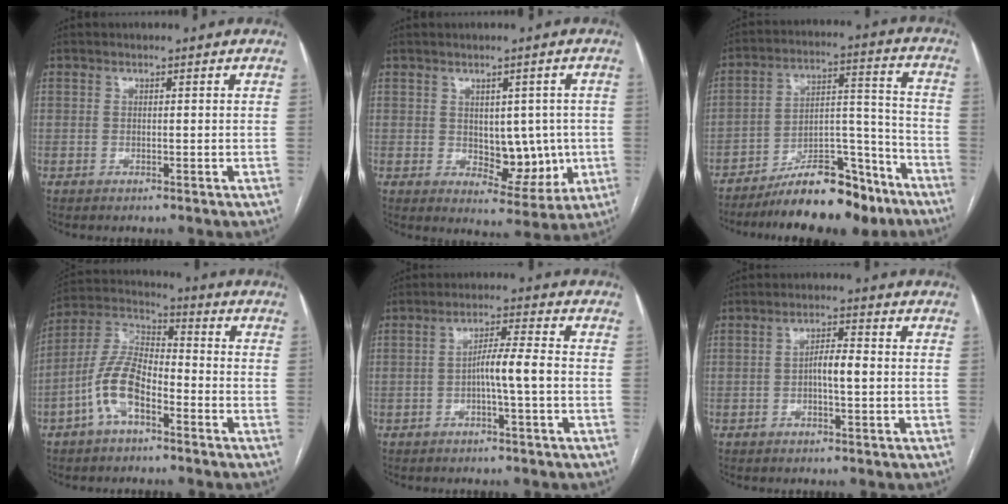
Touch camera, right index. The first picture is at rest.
{"total": 7.8, "force": [-0.2, 4.5, 6.3], "torque": [-0.069, 0.003, 0.014]}
{"total": 15.2, "force": [-12.0, 4.4, 8.2], "torque": [-0.115, 0.040, -0.191]}
{"total": 10.3, "force": [-4.5, 4.6, 8.0], "torque": [-0.184, 0.024, -0.089]}
{"total": 5.1, "force": [-1.2, -0.2, 4.9], "torque": [-0.085, 0.010, -0.021]}
{"total": 3.6, "force": [-0.5, 0.7, 3.5], "torque": [-0.059, 0.008, -0.008]}